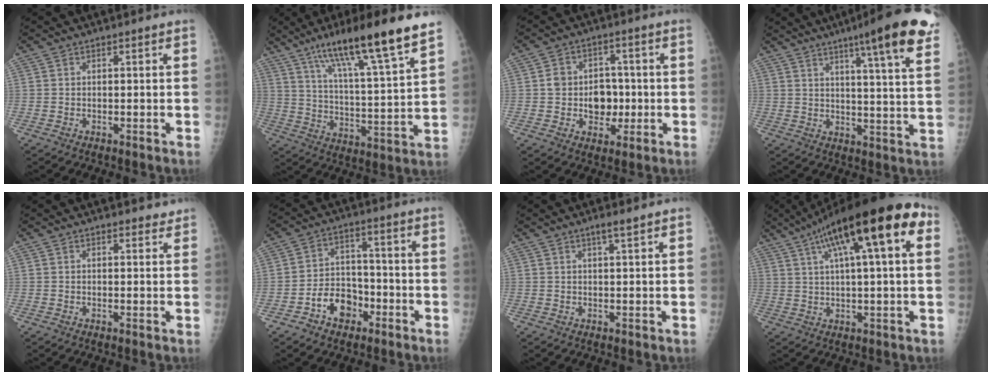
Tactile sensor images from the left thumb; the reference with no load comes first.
{"total": 19.5, "force": [13.0, 1.8, 14.5], "torque": [-0.222, -0.050, 0.213]}
{"total": 8.2, "force": [-1.2, 6.6, 4.8], "torque": [-0.031, 0.016, -0.018]}
{"total": 17.7, "force": [11.0, 1.3, 13.8], "torque": [-0.174, -0.039, 0.131]}
{"total": 1.7, "force": [1.5, 0.8, 0.4], "torque": [0.008, -0.006, 0.015]}
{"total": 8.4, "force": [-4.3, 6.1, 4.0], "torque": [-0.038, 0.041, -0.073]}
{"total": 2.1, "force": [1.3, 0.0, 1.6], "torque": [-0.032, -0.006, 0.025]}
{"total": 21.6, "force": [8.3, 5.4, 19.2], "torque": [-0.303, 0.033, 0.125]}